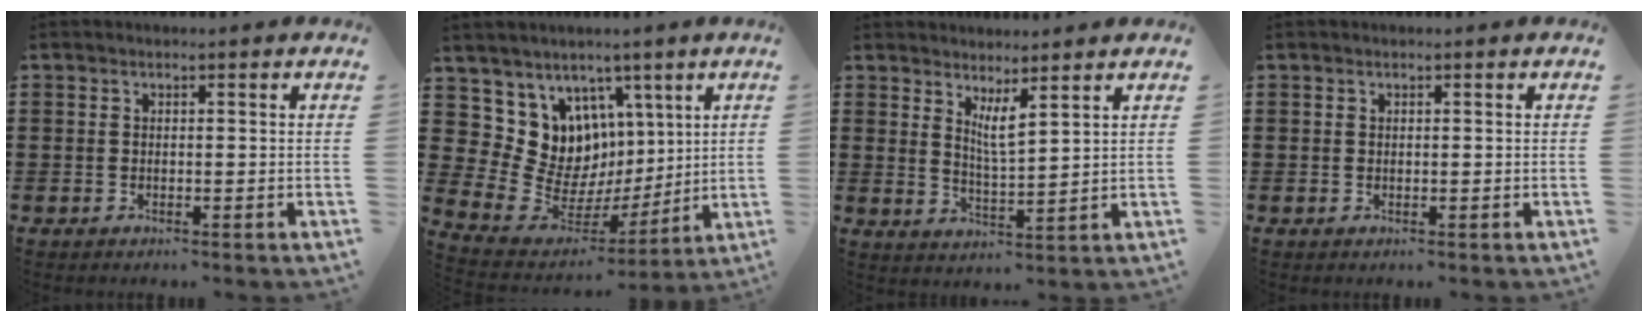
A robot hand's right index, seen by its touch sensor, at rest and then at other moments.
{"total": 11.0, "force": [3.3, 10.2, 2.1], "torque": [-0.069, -0.050, 0.076]}
{"total": 3.9, "force": [2.7, 0.5, 2.7], "torque": [-0.061, -0.003, 0.049]}
{"total": 0.0}